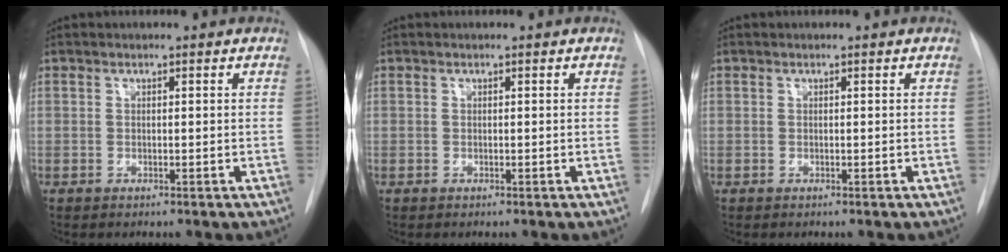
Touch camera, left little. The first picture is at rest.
{"total": 0.0}
{"total": 0.0}